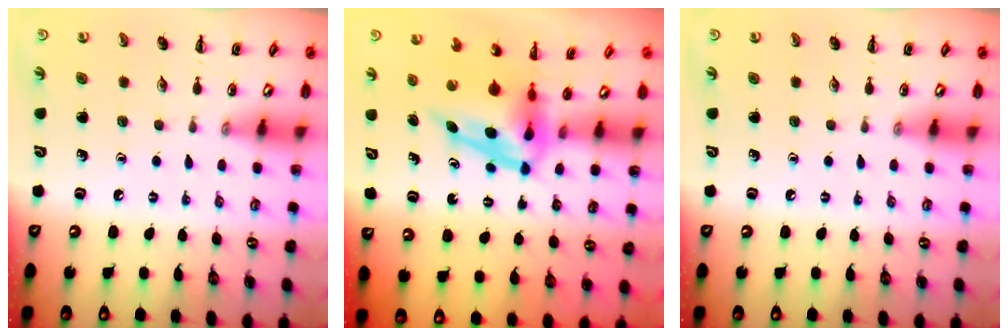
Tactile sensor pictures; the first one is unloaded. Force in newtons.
{"total": 7.7, "press": 7.4, "slide": 2.0}
{"total": 0.0}